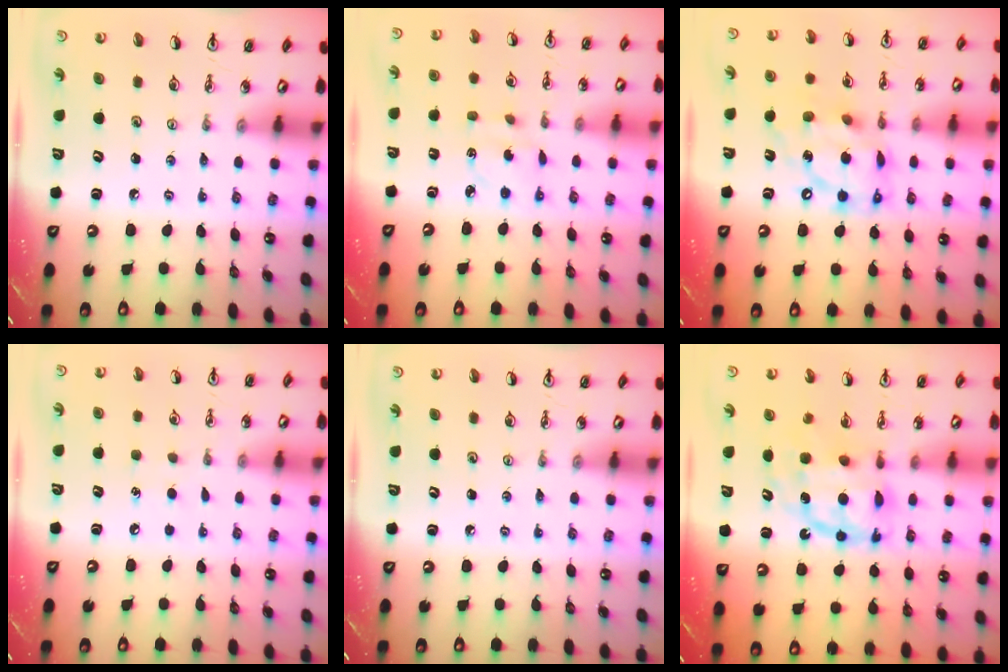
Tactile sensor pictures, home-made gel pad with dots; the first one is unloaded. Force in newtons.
{"total": 3.5, "press": 3.4, "slide": 0.6}
{"total": 15.2, "press": 15.1, "slide": 1.2}
{"total": 5.2, "press": 5.1, "slide": 0.6}
{"total": 0.0}
{"total": 12.2, "press": 12.2, "slide": 0.9}